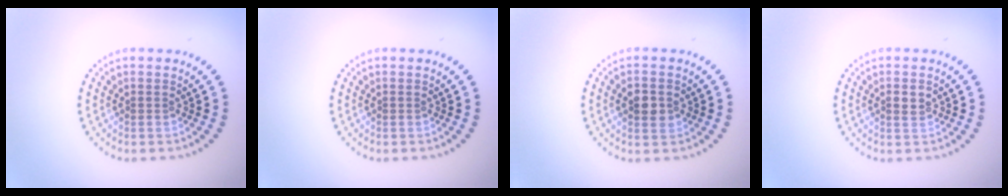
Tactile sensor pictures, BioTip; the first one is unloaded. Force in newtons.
{"total": 0.0}
{"total": 2.6, "press": 2.6, "slide": 0.1}
{"total": 1.3, "press": 1.3, "slide": 0.1}